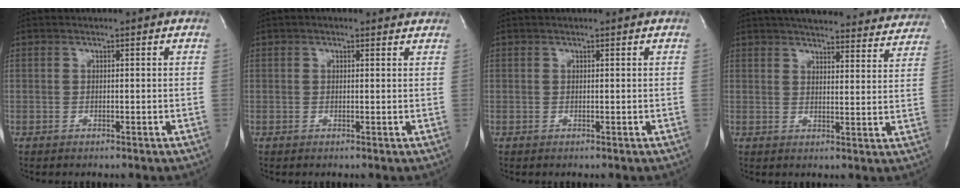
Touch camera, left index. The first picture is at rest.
{"total": 2.4, "force": [1.9, 1.0, 1.0], "torque": [-0.012, 0.018, 0.019]}
{"total": 1.0, "force": [0.9, 0.0, 0.4], "torque": [-0.009, 0.013, 0.014]}
{"total": 24.9, "force": [22.9, 5.1, 8.3], "torque": [-0.124, -0.026, 0.271]}